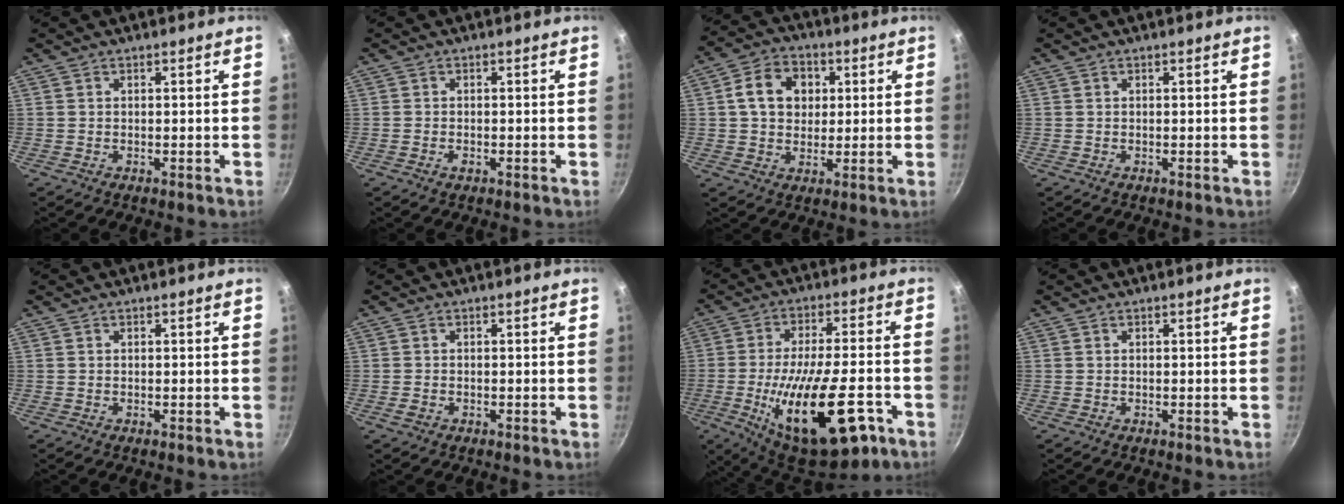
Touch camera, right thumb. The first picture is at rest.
{"total": 1.1, "force": [-0.6, 0.6, 0.7], "torque": [-0.017, 0.002, -0.014]}
{"total": 10.0, "force": [2.2, 8.0, 5.7], "torque": [-0.073, 0.010, 0.027]}
{"total": 0.0}
{"total": 0.0}
{"total": 1.3, "force": [-0.7, 0.9, 0.6], "torque": [-0.012, 0.004, -0.013]}
{"total": 23.1, "force": [-8.8, 8.9, 19.4], "torque": [-0.296, 0.017, -0.128]}
{"total": 0.0}